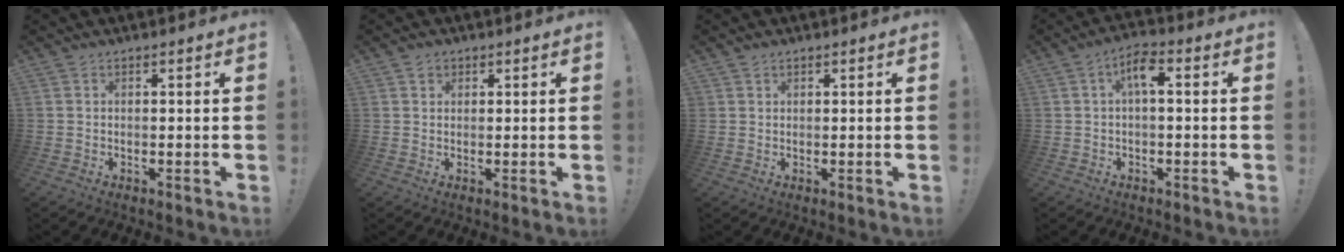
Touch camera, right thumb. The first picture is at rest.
{"total": 1.9, "force": [1.3, 1.4, 0.3], "torque": [0.007, -0.005, 0.020]}
{"total": 1.1, "force": [0.9, 0.7, 0.1], "torque": [0.005, -0.005, 0.016]}
{"total": 6.0, "force": [0.7, 2.4, 5.5], "torque": [-0.087, 0.003, 0.008]}